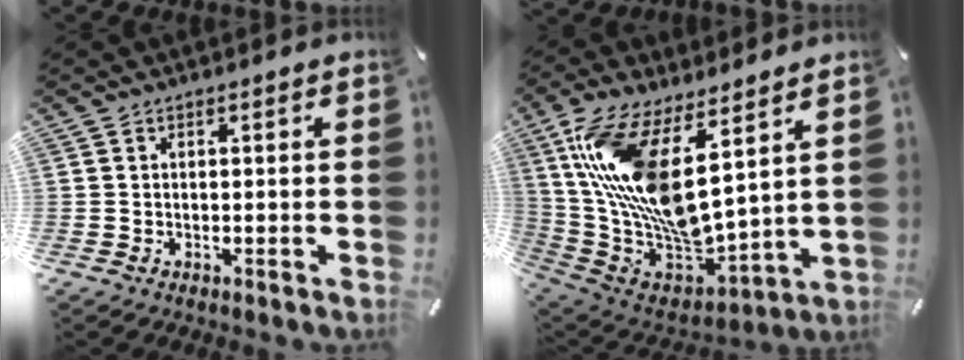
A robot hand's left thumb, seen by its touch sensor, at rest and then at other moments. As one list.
[{"total": 17.4, "force": [6.8, 7.2, 14.2], "torque": [-0.330, -0.064, 0.117]}]